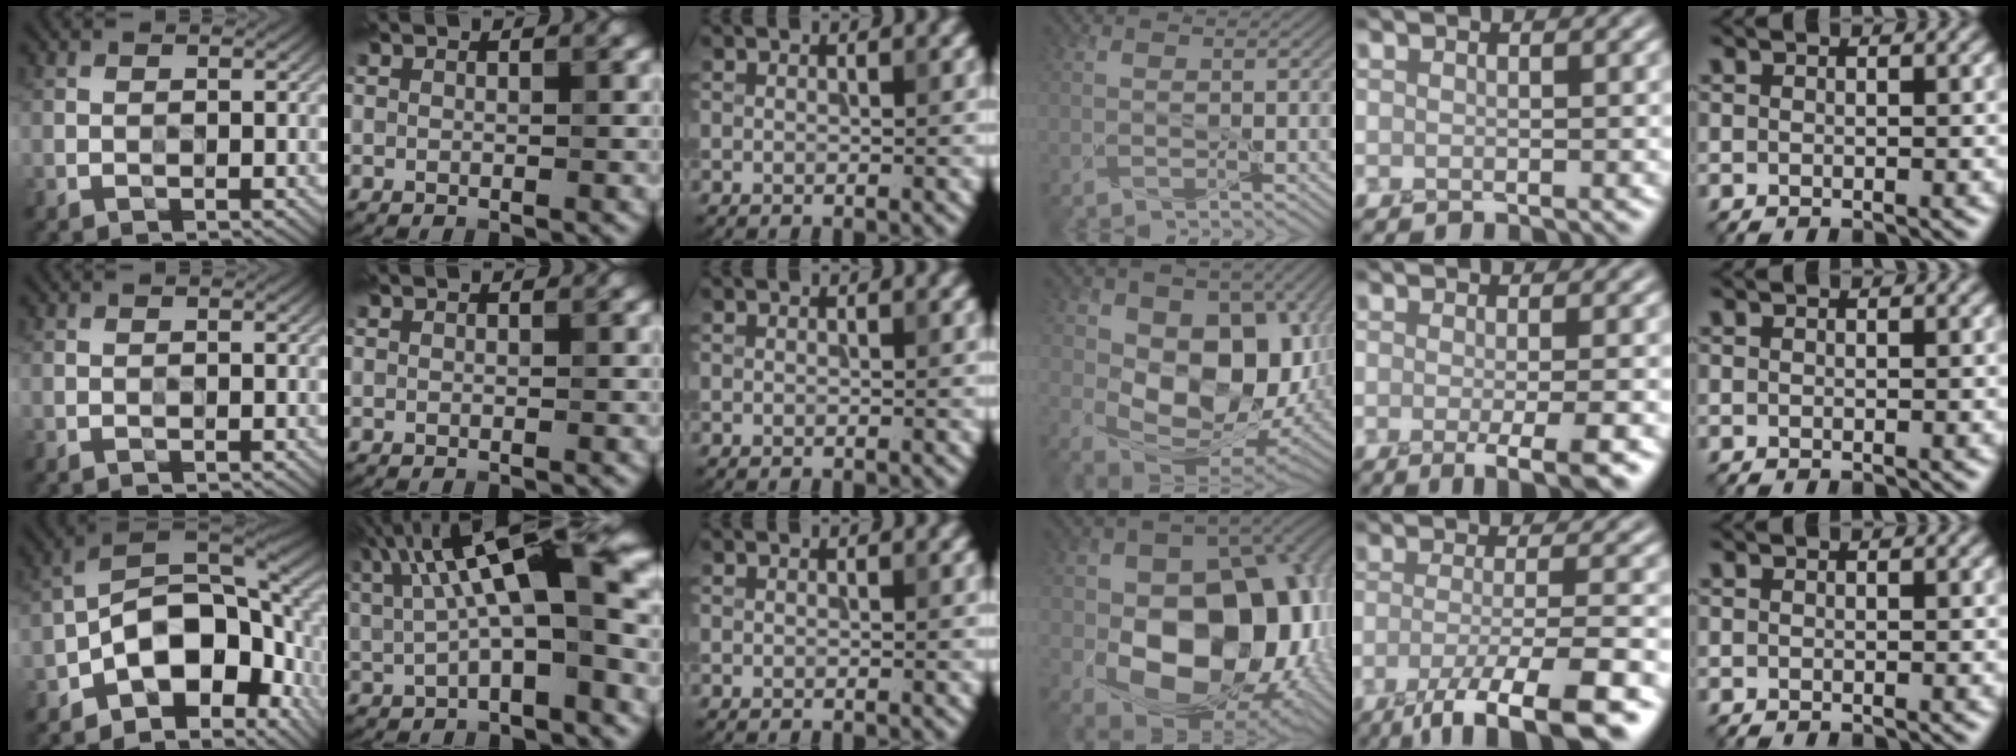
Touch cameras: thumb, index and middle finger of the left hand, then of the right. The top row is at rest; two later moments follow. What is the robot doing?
{"motion": "peel", "object": "velcro strap"}